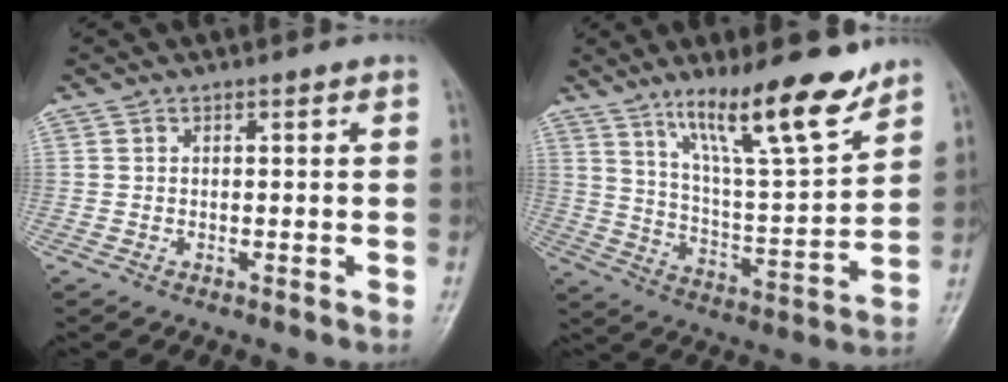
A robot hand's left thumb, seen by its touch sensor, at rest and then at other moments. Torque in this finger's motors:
{"motor_torque": [0.76, 0.40, 1.47, -1.29, 0.37]}